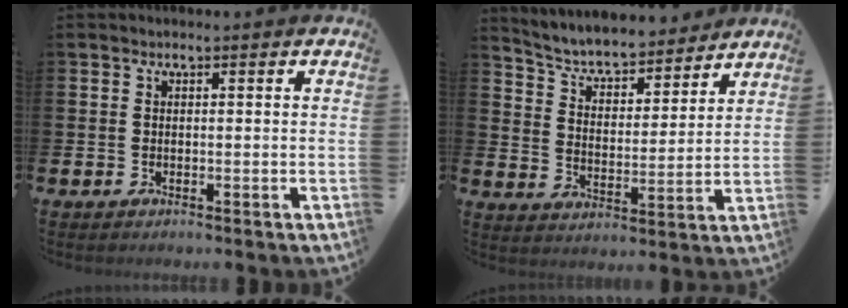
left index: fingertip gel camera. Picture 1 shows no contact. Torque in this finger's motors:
{"motor_torque": [0.89, -1.25, 0.36, 0.05]}